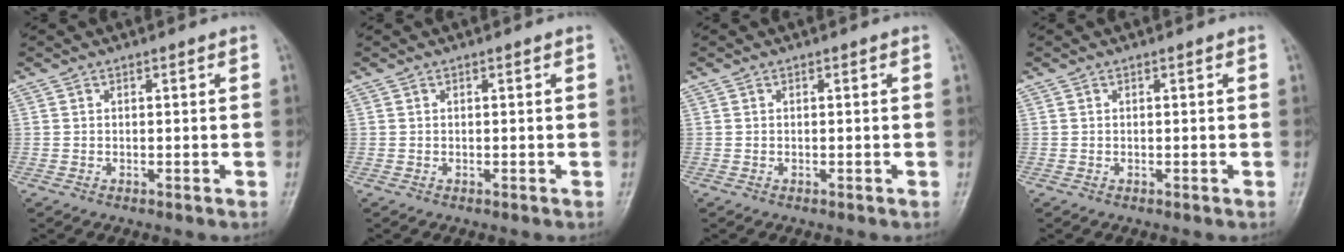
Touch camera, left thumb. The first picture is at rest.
{"total": 0.0}
{"total": 0.0}
{"total": 0.0}